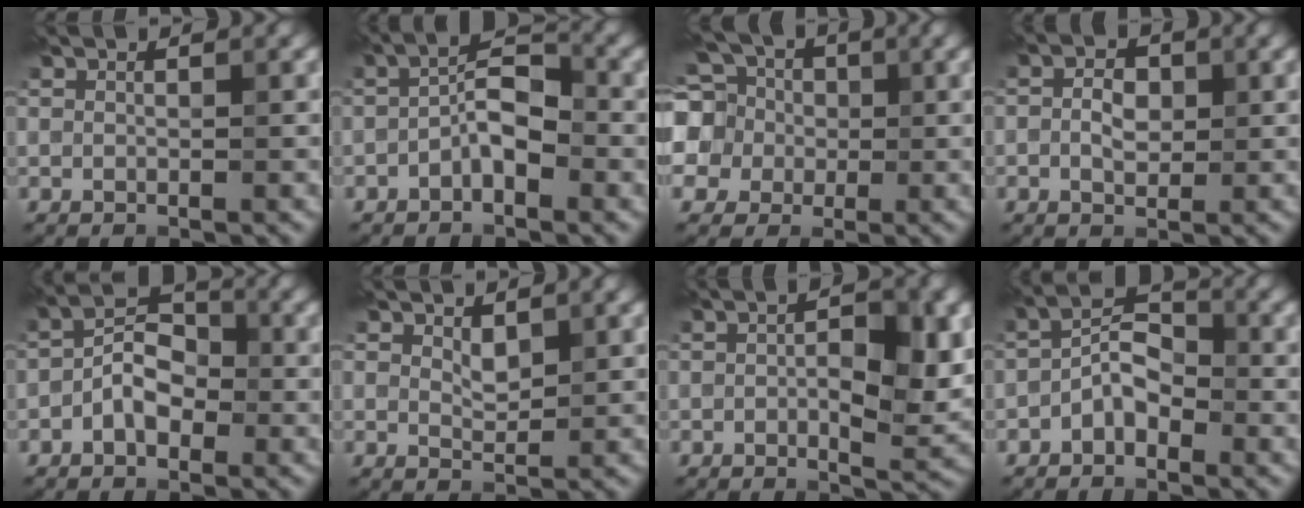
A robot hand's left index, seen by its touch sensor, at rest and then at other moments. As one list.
[{"total": 3.3, "force": [-1.4, 1.3, 2.7], "torque": [-0.044, 0.015, -0.032]}, {"total": 11.1, "force": [2.2, 9.8, 4.9], "torque": [-0.125, 0.030, 0.002]}, {"total": 2.3, "force": [-0.1, 1.5, 1.7], "torque": [-0.031, 0.003, -0.007]}, {"total": 3.6, "force": [-1.3, 2.3, 2.5], "torque": [-0.038, 0.014, -0.030]}, {"total": 1.5, "force": [0.7, 0.9, 1.0], "torque": [-0.018, -0.003, 0.016]}, {"total": 5.4, "force": [0.1, 2.2, 4.9], "torque": [-0.074, -0.004, 0.000]}, {"total": 3.1, "force": [-1.5, 1.8, 2.0], "torque": [-0.032, 0.016, -0.034]}]